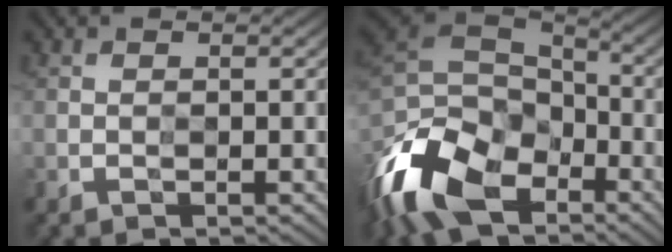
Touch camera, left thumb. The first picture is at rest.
{"total": 14.4, "force": [-8.1, 9.3, 7.5], "torque": [-0.206, -0.015, -0.158]}